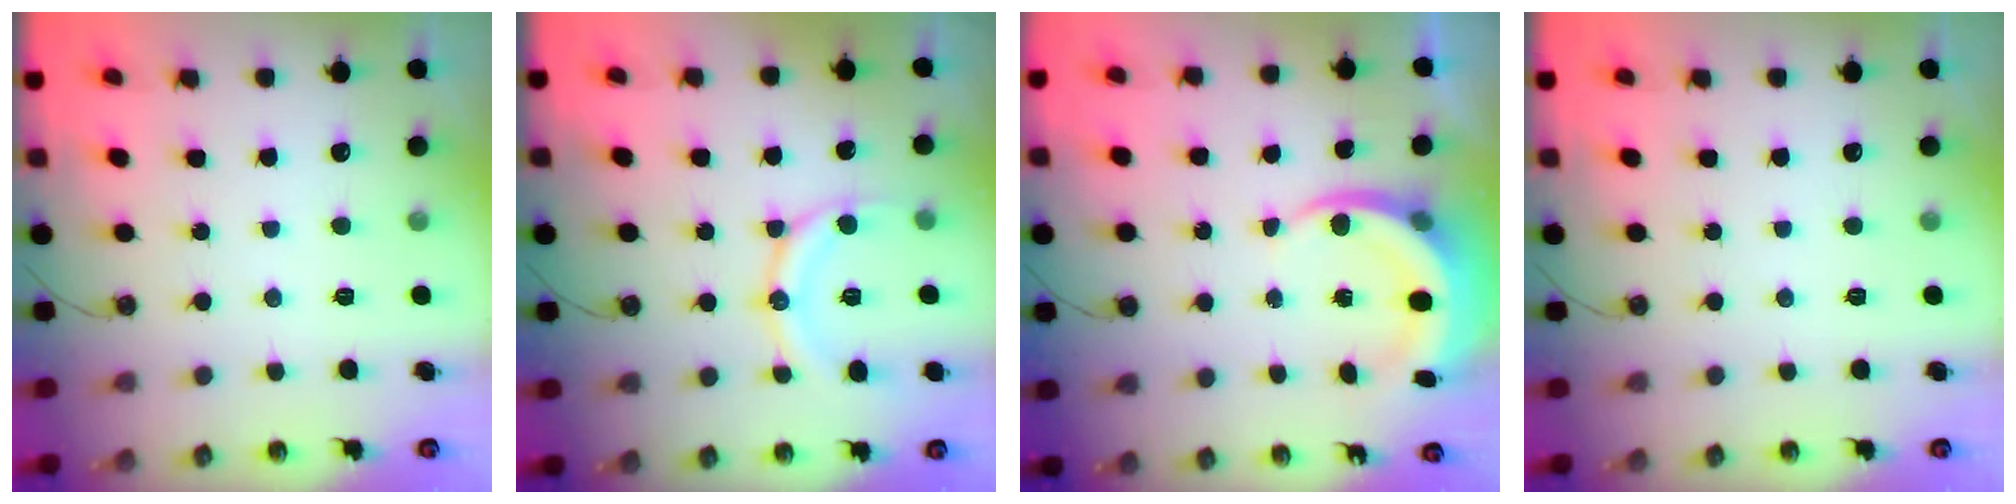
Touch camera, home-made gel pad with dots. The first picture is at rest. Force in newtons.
{"total": 11.1, "press": 11.1, "slide": 0.5}
{"total": 6.8, "press": 6.7, "slide": 0.7}
{"total": 0.0}